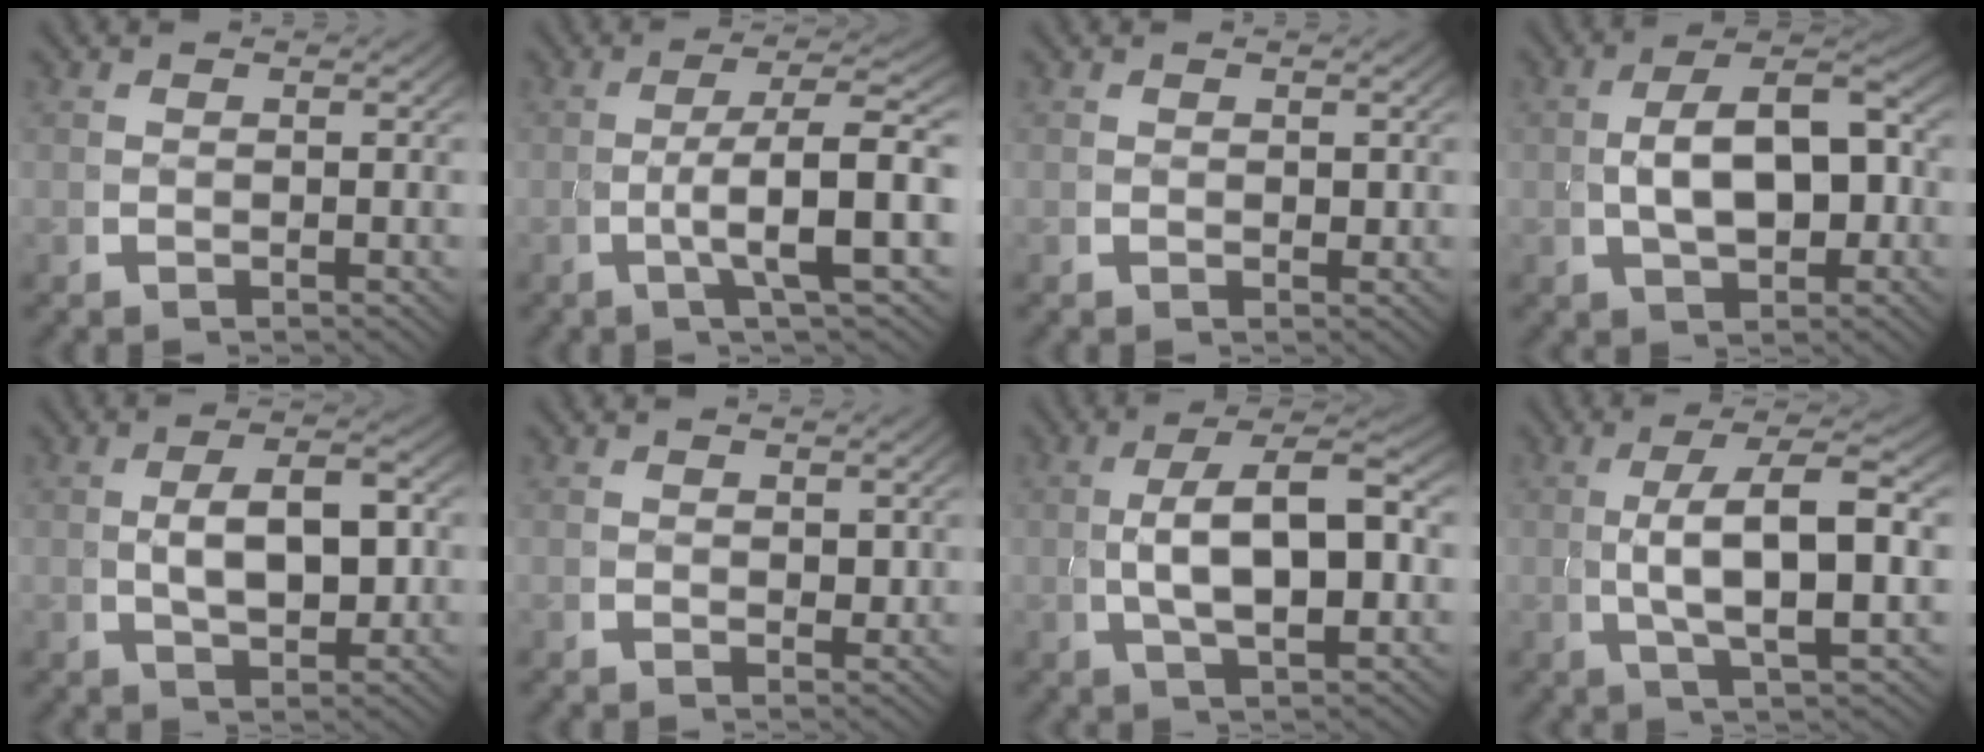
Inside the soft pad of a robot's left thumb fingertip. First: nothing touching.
{"total": 8.1, "force": [-0.5, 2.8, 7.6], "torque": [-0.141, -0.017, -0.001]}
{"total": 0.5, "force": [0.3, 0.4, 0.2], "torque": [-0.006, -0.005, 0.006]}
{"total": 8.4, "force": [0.1, 4.9, 6.8], "torque": [-0.111, -0.014, 0.013]}
{"total": 5.7, "force": [0.2, 3.2, 4.7], "torque": [-0.079, -0.009, 0.014]}
{"total": 0.9, "force": [0.5, 0.6, 0.4], "torque": [-0.005, -0.007, 0.012]}
{"total": 8.6, "force": [0.4, 4.2, 7.5], "torque": [-0.138, -0.012, 0.017]}
{"total": 7.6, "force": [0.7, 2.6, 7.1], "torque": [-0.143, -0.009, 0.019]}